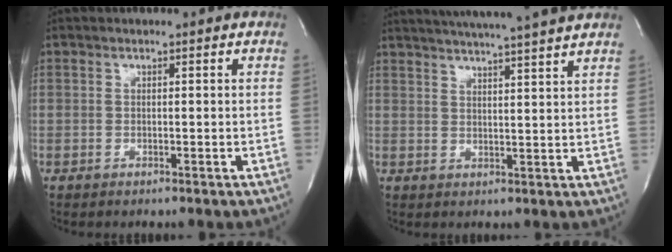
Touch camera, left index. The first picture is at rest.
{"total": 15.8, "force": [14.1, -0.9, 7.1], "torque": [-0.124, -0.001, 0.188]}